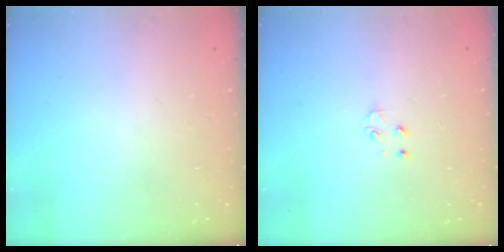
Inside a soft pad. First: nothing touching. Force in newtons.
{"total": 3.6, "press": 3.5, "slide": 0.4}